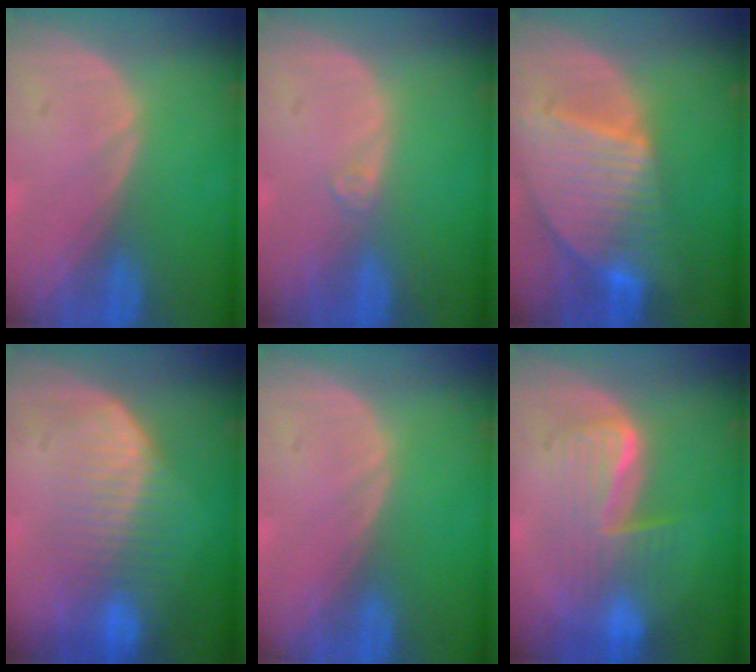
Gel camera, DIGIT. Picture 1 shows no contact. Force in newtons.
{"total": 0.9, "press": 0.8, "slide": 0.2}
{"total": 9.5, "press": 8.2, "slide": 4.8}
{"total": 6.8, "press": 6.7, "slide": 1.4}
{"total": 0.0}
{"total": 6.8, "press": 6.8, "slide": 0.2}